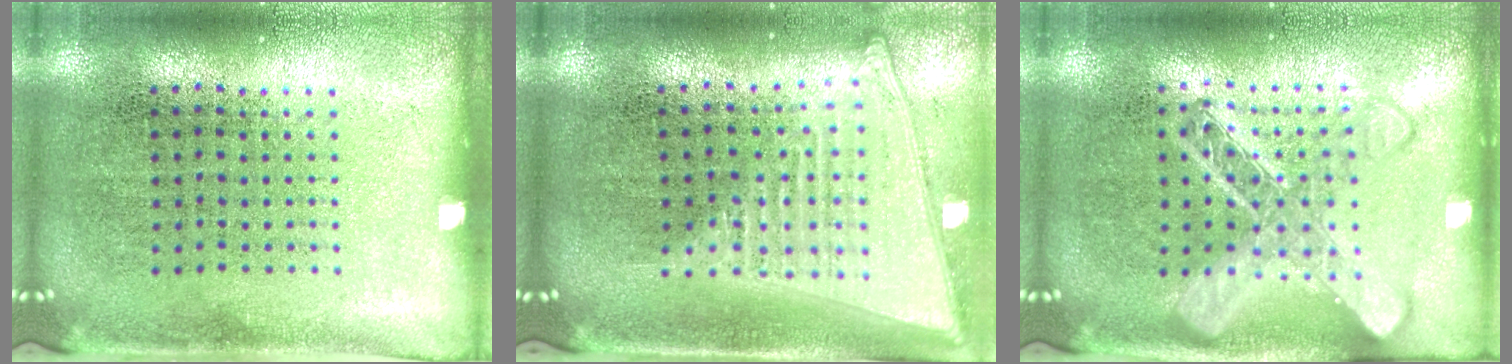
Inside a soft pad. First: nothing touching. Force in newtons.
{"total": 2.0, "press": 1.7, "slide": 1.0}
{"total": 2.8, "press": 2.8, "slide": 0.5}